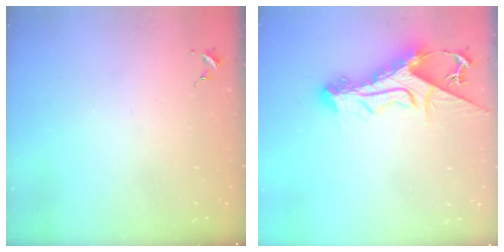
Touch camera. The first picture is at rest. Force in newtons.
{"total": 13.5, "press": 13.5, "slide": 1.6}